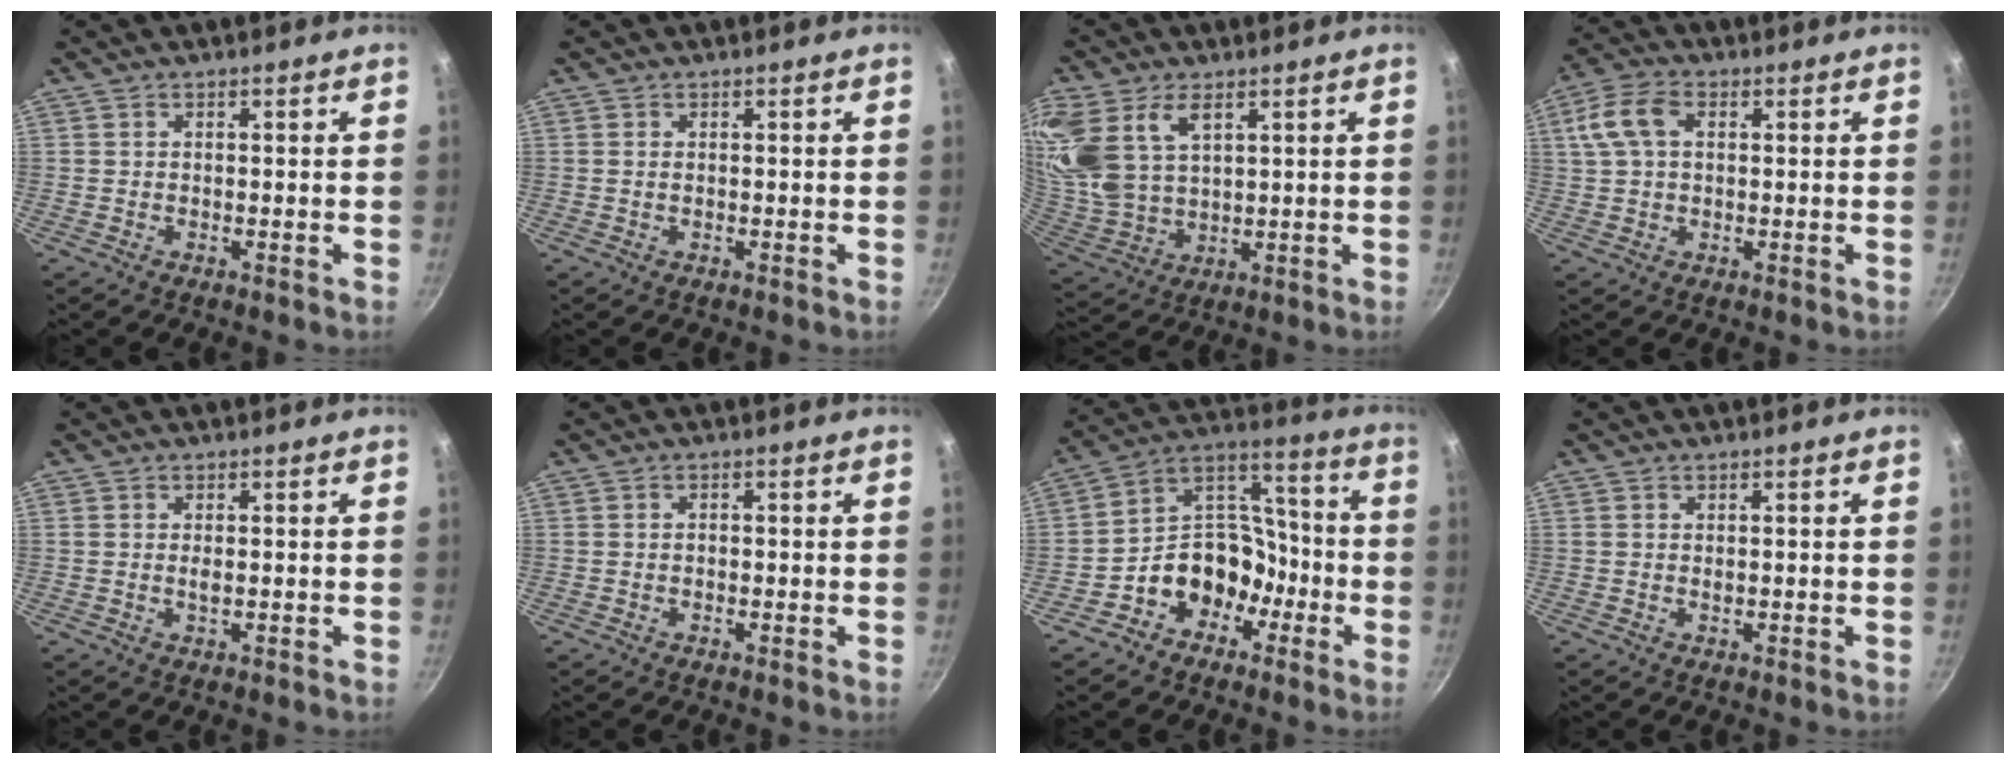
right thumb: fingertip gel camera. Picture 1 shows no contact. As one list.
[{"total": 0.0}, {"total": 18.5, "force": [7.4, 11.4, 12.6], "torque": [-0.304, -0.003, 0.154]}, {"total": 7.7, "force": [2.0, 4.9, 5.6], "torque": [-0.118, 0.019, 0.037]}, {"total": 1.1, "force": [0.1, 0.4, 1.0], "torque": [-0.019, -0.002, 0.004]}, {"total": 0.7, "force": [-0.1, 0.5, 0.4], "torque": [-0.005, 0.001, -0.003]}, {"total": 13.8, "force": [-5.9, 10.2, 7.1], "torque": [-0.072, 0.082, -0.109]}, {"total": 0.5, "force": [0.2, 0.3, 0.4], "torque": [-0.006, -0.001, 0.004]}]